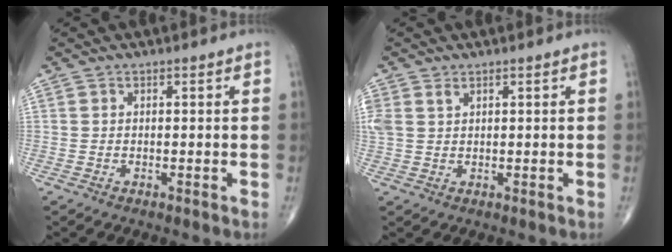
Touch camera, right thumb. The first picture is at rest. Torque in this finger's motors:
{"motor_torque": [0.05, 0.07, 0.36, 0.19, 0.02]}